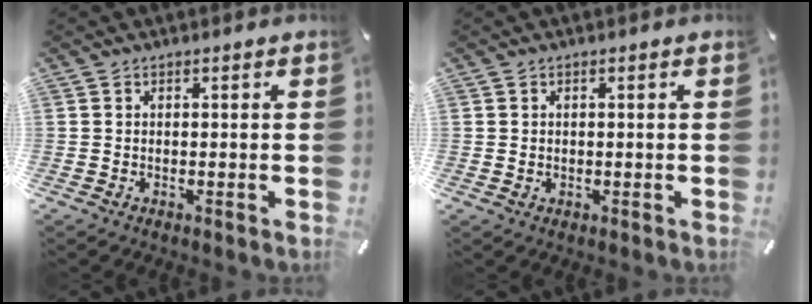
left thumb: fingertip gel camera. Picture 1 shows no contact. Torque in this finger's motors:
{"motor_torque": [-0.10, -0.24, 0.19, -0.09, -0.01]}